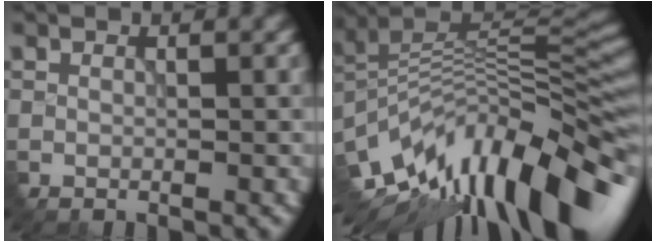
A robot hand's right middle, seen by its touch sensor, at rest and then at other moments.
{"total": 14.2, "force": [-6.9, 5.2, 11.3], "torque": [-0.204, 0.015, -0.125]}